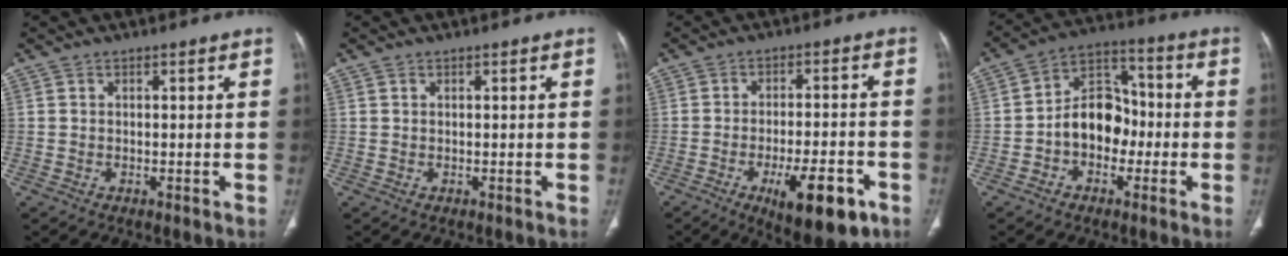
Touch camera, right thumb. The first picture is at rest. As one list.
[{"total": 0.0}, {"total": 13.7, "force": [-6.4, 4.6, 11.1], "torque": [-0.154, 0.017, -0.086]}, {"total": 11.2, "force": [-2.2, 8.3, 7.2], "torque": [-0.081, 0.042, -0.049]}]